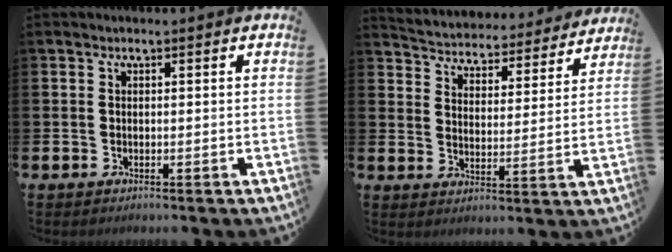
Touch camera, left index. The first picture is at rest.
{"total": 4.6, "force": [4.5, 1.0, 0.2], "torque": [-0.022, -0.047, 0.069]}